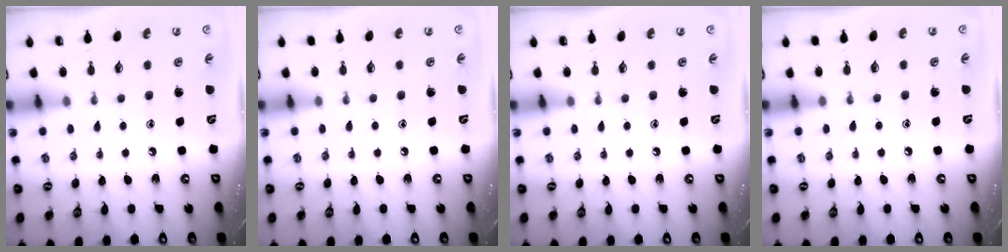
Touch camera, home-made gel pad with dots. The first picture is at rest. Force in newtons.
{"total": 2.8, "press": 2.7, "slide": 0.4}
{"total": 0.0}
{"total": 2.6, "press": 2.6, "slide": 0.4}